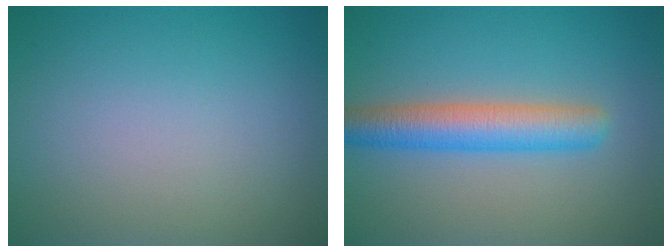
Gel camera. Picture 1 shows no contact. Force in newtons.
{"total": 4.8, "press": 4.8, "slide": 0.1}